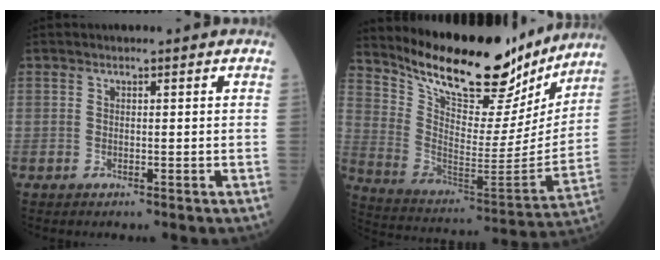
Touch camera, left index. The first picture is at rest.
{"total": 23.9, "force": [20.2, 6.6, 10.9], "torque": [-0.177, -0.024, 0.309]}